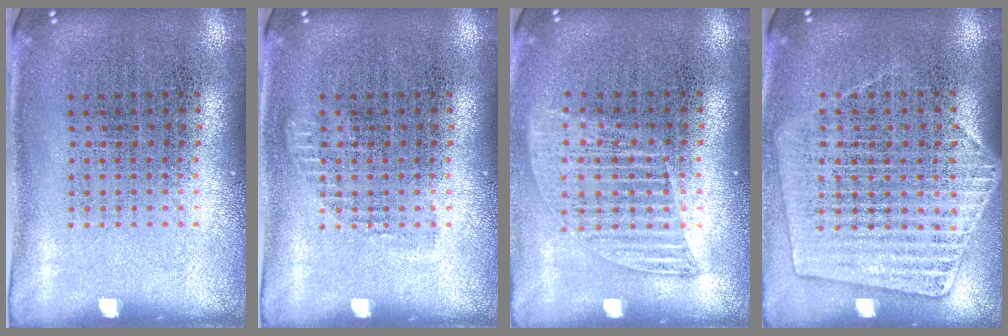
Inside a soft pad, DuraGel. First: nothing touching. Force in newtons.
{"total": 0.7, "press": 0.7, "slide": 0.3}
{"total": 1.2, "press": 1.1, "slide": 0.5}
{"total": 1.3, "press": 1.2, "slide": 0.5}